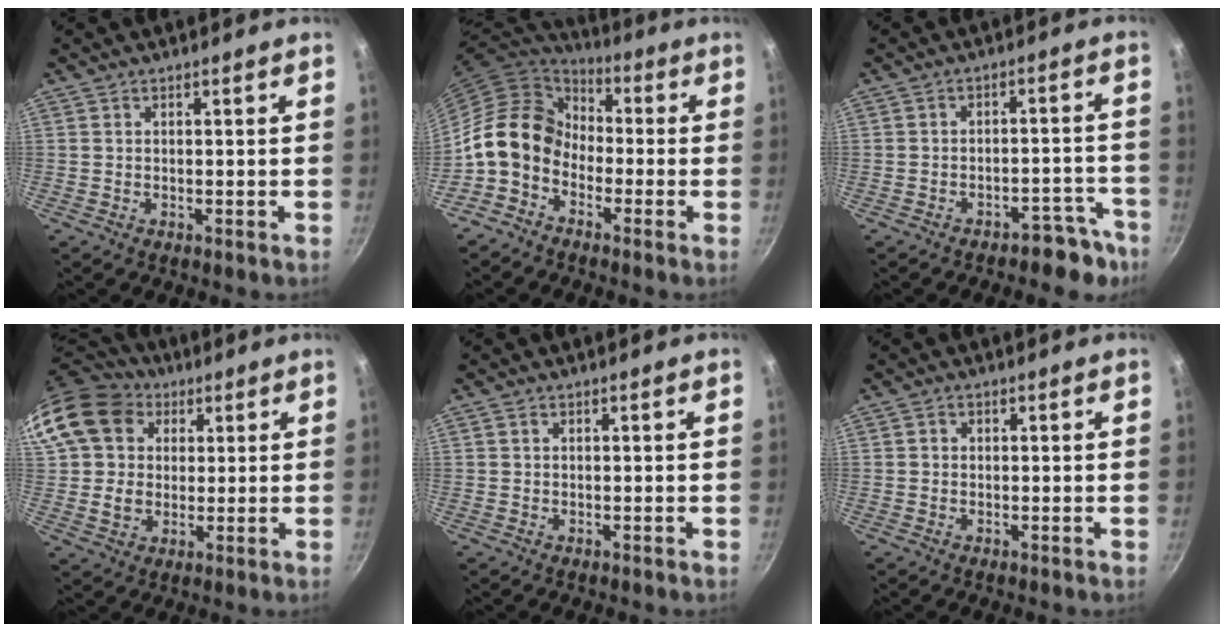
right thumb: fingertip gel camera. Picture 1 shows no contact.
{"total": 12.4, "force": [-3.5, 9.6, 7.0], "torque": [-0.092, 0.051, -0.093]}
{"total": 7.4, "force": [-5.5, 3.8, 3.1], "torque": [0.010, 0.073, -0.054]}
{"total": 17.3, "force": [6.1, 14.0, 8.3], "torque": [-0.150, 0.012, 0.105]}
{"total": 0.5, "force": [0.2, 0.4, 0.3], "torque": [-0.004, 0.001, 0.004]}
{"total": 1.0, "force": [0.1, 0.9, 0.3], "torque": [-0.002, 0.002, 0.000]}